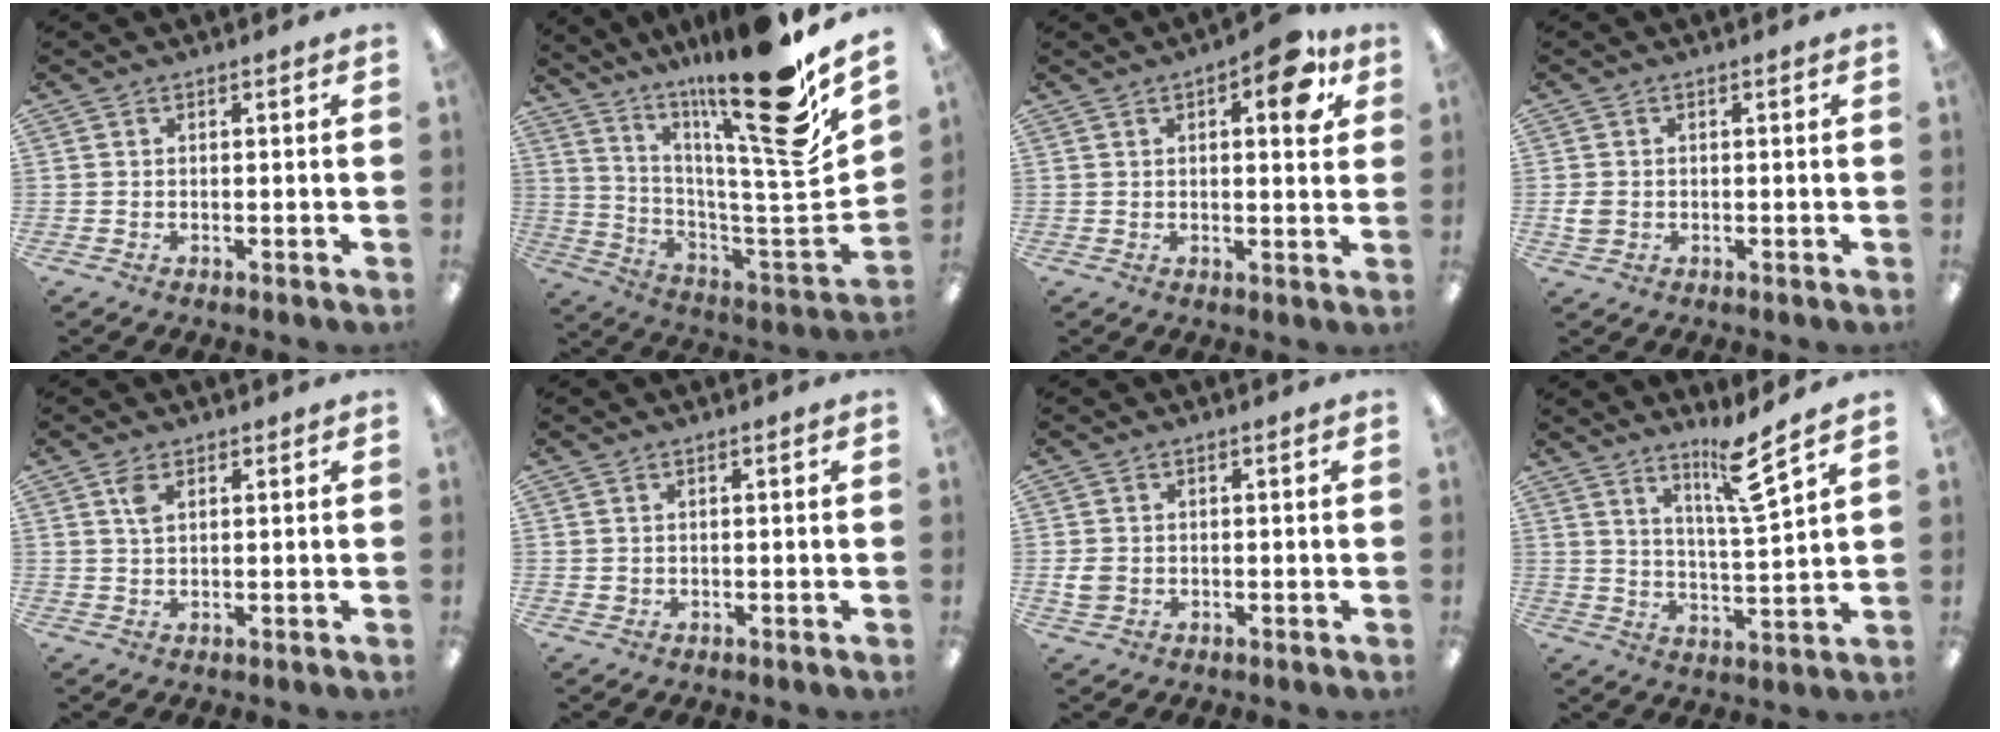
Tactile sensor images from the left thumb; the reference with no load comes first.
{"total": 23.0, "force": [16.3, 2.3, 16.1], "torque": [-0.224, -0.141, 0.249]}
{"total": 9.9, "force": [4.3, 3.9, 8.0], "torque": [-0.101, -0.012, 0.066]}
{"total": 2.6, "force": [-0.1, 2.2, 1.5], "torque": [-0.035, 0.005, -0.005]}
{"total": 3.0, "force": [1.6, 1.6, 2.0], "torque": [-0.039, 0.000, 0.027]}
{"total": 0.8, "force": [0.4, 0.6, 0.3], "torque": [-0.008, 0.003, 0.007]}
{"total": 2.8, "force": [-0.1, 2.3, 1.7], "torque": [-0.038, 0.005, -0.004]}
{"total": 10.4, "force": [7.6, 0.7, 7.1], "torque": [-0.111, -0.046, 0.120]}